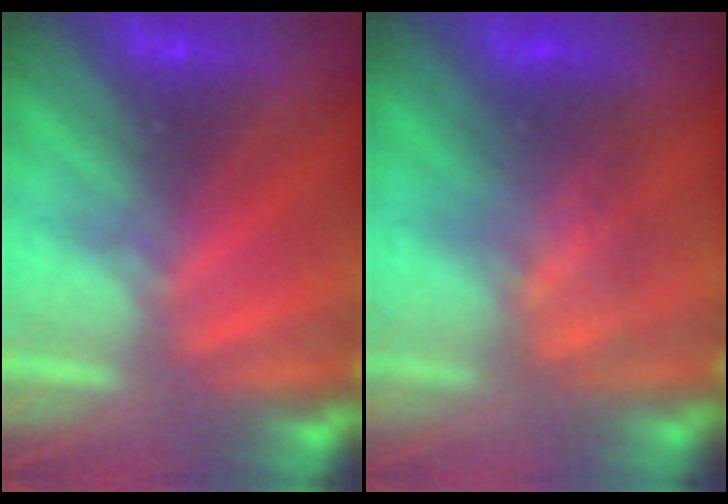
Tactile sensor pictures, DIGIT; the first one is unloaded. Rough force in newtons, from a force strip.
{"total": 3.5}